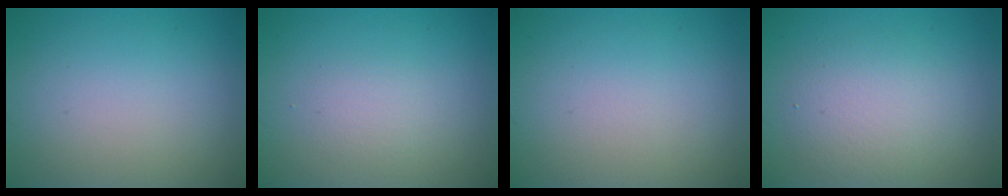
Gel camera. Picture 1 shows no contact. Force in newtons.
{"total": 1.3, "press": 1.3, "slide": 0.1}
{"total": 0.0}
{"total": 3.7, "press": 3.7, "slide": 0.3}